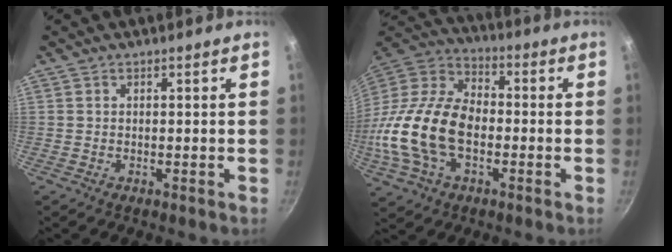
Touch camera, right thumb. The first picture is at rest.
{"total": 21.6, "force": [-3.7, 13.6, 16.4], "torque": [-0.310, 0.036, -0.080]}